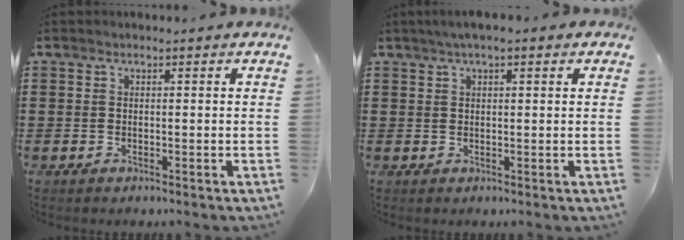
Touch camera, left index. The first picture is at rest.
{"total": 2.2, "force": [1.0, 0.4, 1.8], "torque": [-0.035, 0.005, 0.017]}